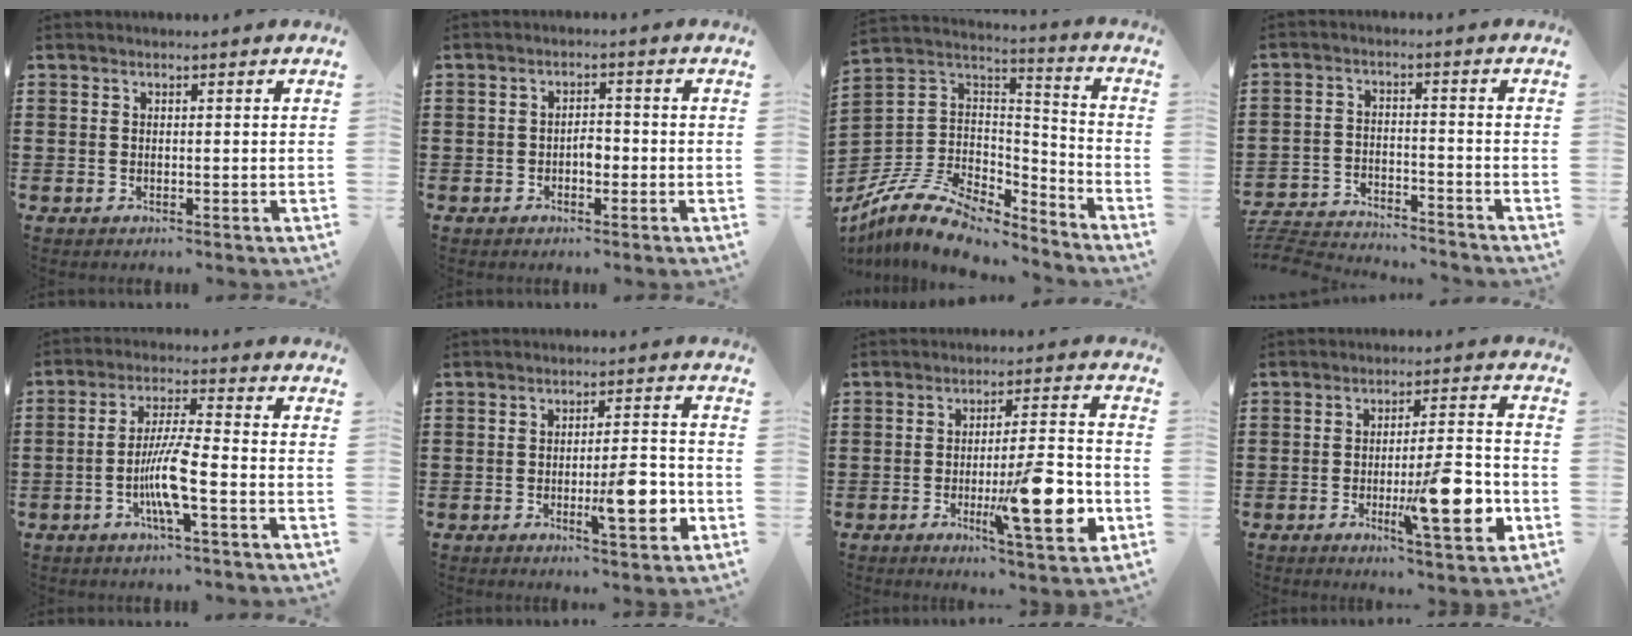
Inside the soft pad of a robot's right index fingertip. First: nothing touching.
{"total": 2.3, "force": [-0.8, 1.1, 1.9], "torque": [-0.036, 0.004, -0.016]}
{"total": 10.3, "force": [-7.9, 4.6, 4.7], "torque": [-0.111, 0.011, -0.156]}
{"total": 4.2, "force": [-4.1, 0.2, 0.5], "torque": [-0.028, -0.005, -0.092]}
{"total": 7.7, "force": [-2.6, 0.8, 7.2], "torque": [-0.148, -0.010, -0.055]}
{"total": 8.2, "force": [-2.4, 2.0, 7.6], "torque": [-0.102, -0.002, -0.036]}
{"total": 13.8, "force": [-3.9, 2.8, 12.9], "torque": [-0.190, -0.006, -0.062]}
{"total": 12.7, "force": [-3.7, 2.7, 11.8], "torque": [-0.175, -0.009, -0.062]}